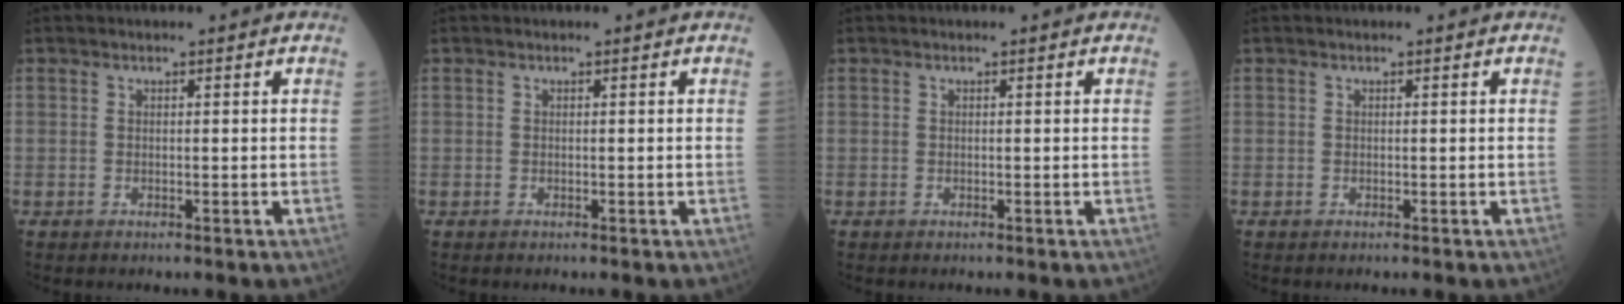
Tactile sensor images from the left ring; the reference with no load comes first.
{"total": 0.0}
{"total": 0.0}
{"total": 0.0}